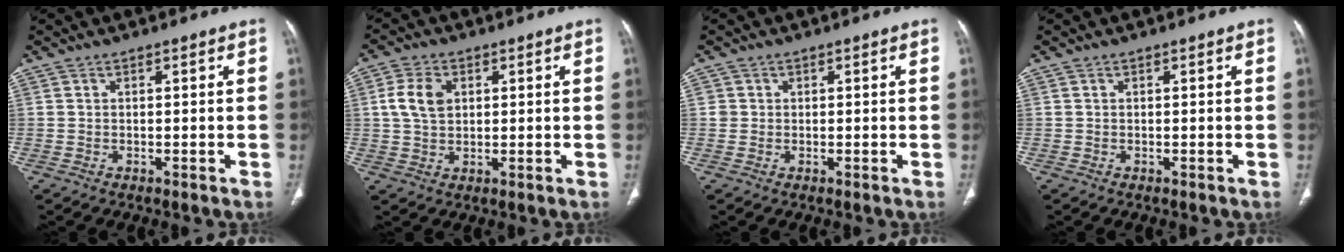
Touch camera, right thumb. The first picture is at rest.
{"total": 6.3, "force": [1.5, 4.4, 4.3], "torque": [-0.082, 0.001, 0.028]}
{"total": 1.4, "force": [0.2, 1.3, 0.1], "torque": [0.009, 0.003, 0.002]}
{"total": 0.0}